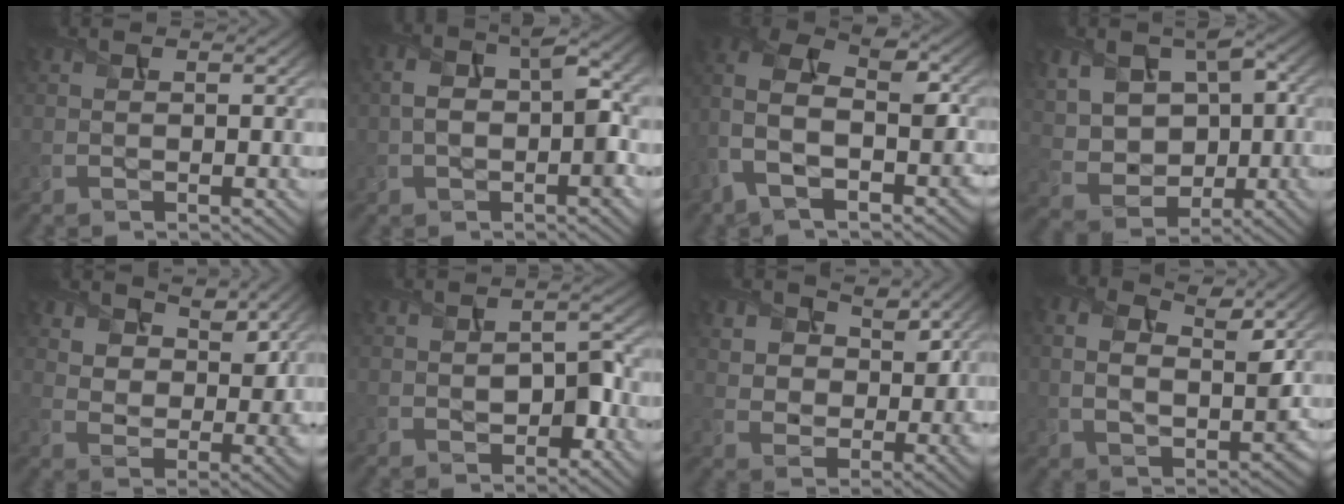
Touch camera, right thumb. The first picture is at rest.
{"total": 6.7, "force": [-0.4, 3.8, 5.5], "torque": [-0.096, 0.002, -0.009]}
{"total": 11.7, "force": [-3.3, 7.1, 8.8], "torque": [-0.183, -0.013, -0.059]}
{"total": 11.0, "force": [2.0, 8.1, 7.1], "torque": [-0.157, 0.009, 0.041]}
{"total": 7.6, "force": [5.2, 4.2, 3.6], "torque": [-0.084, -0.011, 0.092]}
{"total": 3.8, "force": [-1.1, 2.4, 2.7], "torque": [-0.038, 0.000, -0.016]}
{"total": 7.3, "force": [4.2, 4.9, 3.4], "torque": [-0.091, -0.013, 0.076]}
{"total": 7.9, "force": [1.8, 5.1, 5.7], "torque": [-0.085, 0.000, 0.026]}